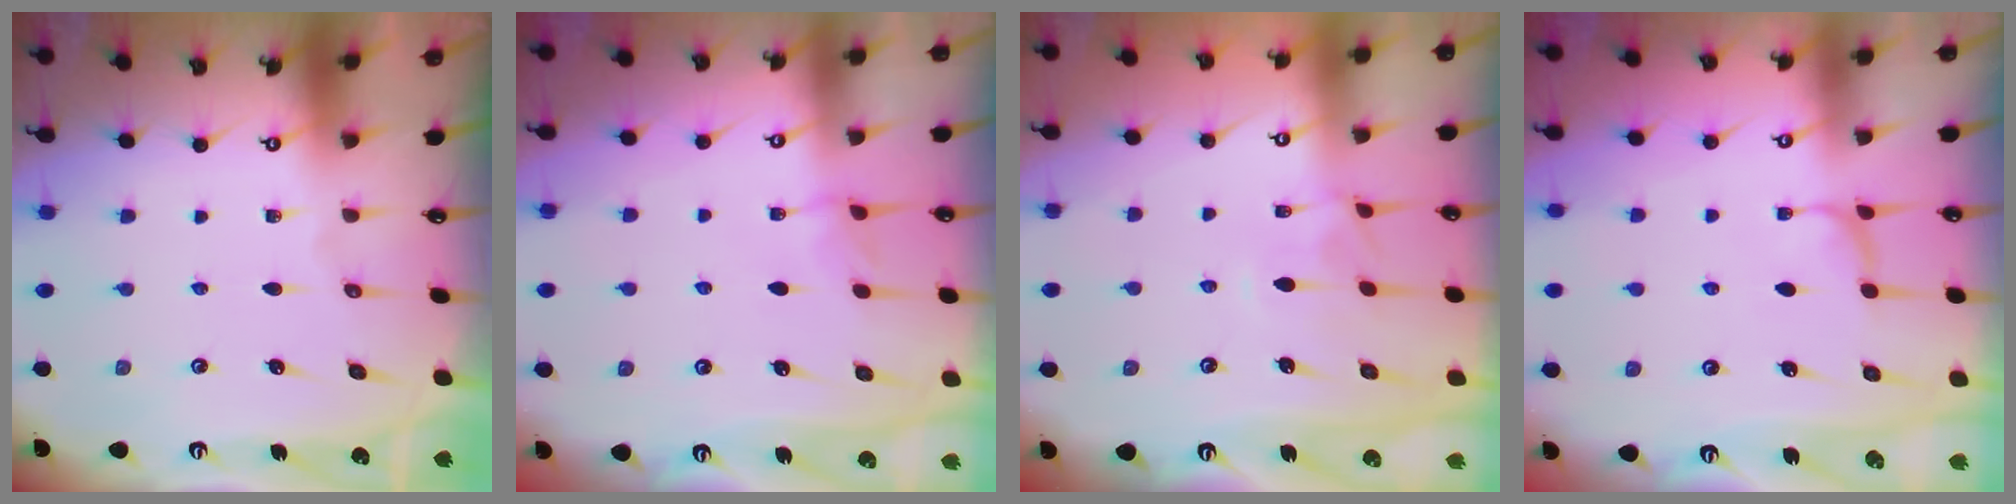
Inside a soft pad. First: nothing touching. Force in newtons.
{"total": 3.2, "press": 3.2, "slide": 0.4}
{"total": 2.6, "press": 2.5, "slide": 0.6}
{"total": 1.4, "press": 1.3, "slide": 0.5}